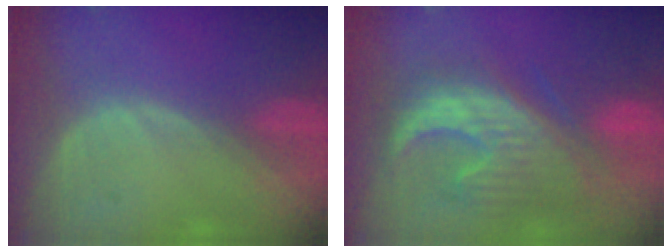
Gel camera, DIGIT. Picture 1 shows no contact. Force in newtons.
{"total": 10.8, "press": 10.5, "slide": 2.8}